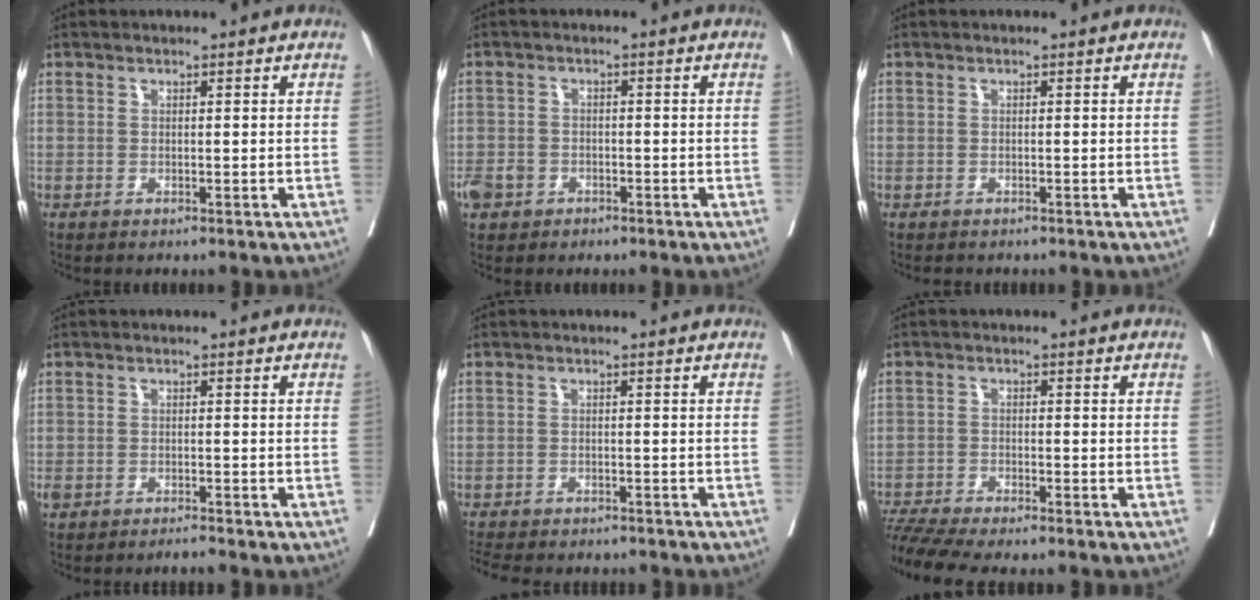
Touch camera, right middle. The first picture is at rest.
{"total": 4.0, "force": [-2.4, 3.0, 1.3], "torque": [-0.024, 0.004, -0.039]}
{"total": 2.1, "force": [-1.8, 0.9, 0.5], "torque": [-0.016, -0.006, -0.025]}
{"total": 1.6, "force": [-1.4, 0.3, 0.7], "torque": [-0.020, 0.002, -0.023]}
{"total": 11.0, "force": [-9.7, 3.2, 3.9], "torque": [-0.081, -0.010, -0.127]}
{"total": 8.5, "force": [-7.7, -0.2, 3.6], "torque": [-0.062, -0.012, -0.128]}